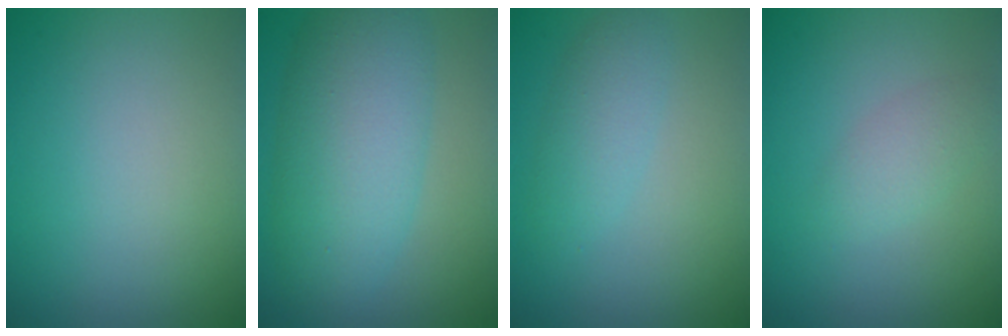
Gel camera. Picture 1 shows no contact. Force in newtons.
{"total": 7.8, "press": 7.8, "slide": 0.1}
{"total": 2.4, "press": 2.4, "slide": 0.1}
{"total": 1.8, "press": 1.8, "slide": 0.1}